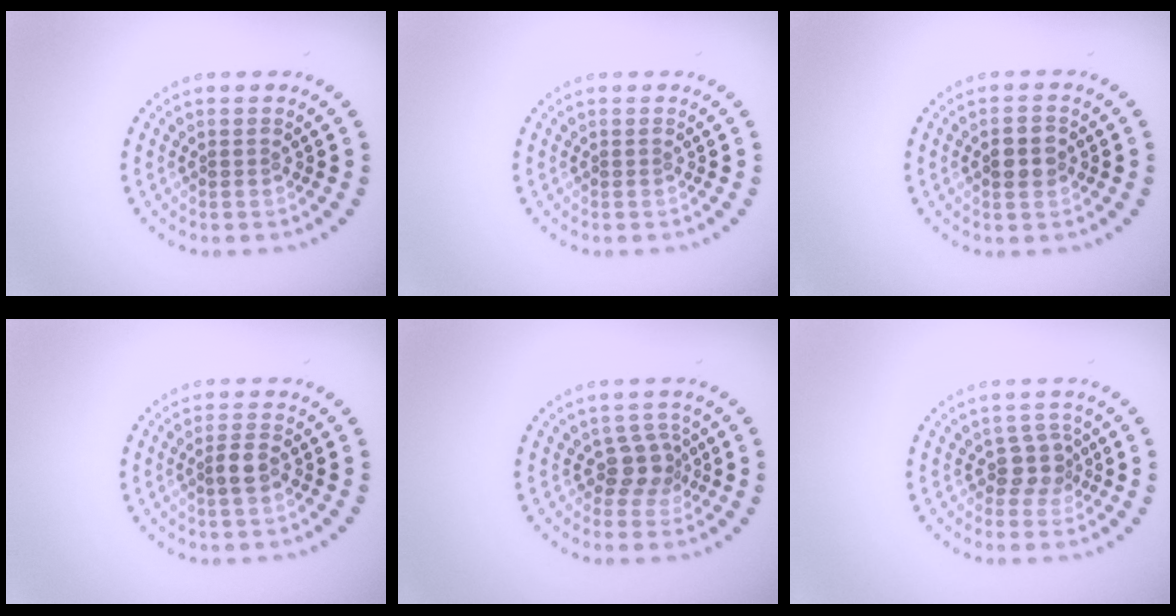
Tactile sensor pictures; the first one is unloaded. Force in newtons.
{"total": 0.0}
{"total": 2.8, "press": 2.8, "slide": 0.2}
{"total": 1.9, "press": 1.7, "slide": 0.7}
{"total": 2.6, "press": 2.0, "slide": 1.6}
{"total": 2.2, "press": 1.7, "slide": 1.3}